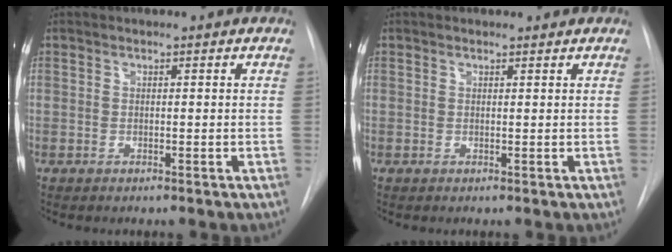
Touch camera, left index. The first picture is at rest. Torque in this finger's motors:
{"motor_torque": [0.20, -0.05, -0.07, 0.00]}